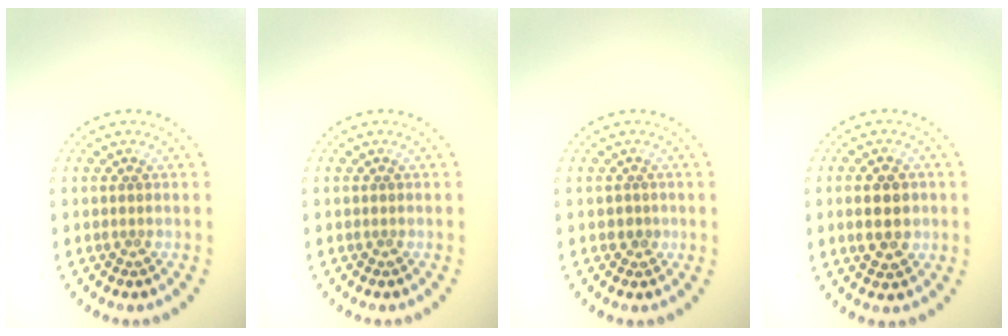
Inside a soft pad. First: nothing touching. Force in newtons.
{"total": 0.0}
{"total": 0.8, "press": 0.6, "slide": 0.5}
{"total": 4.3, "press": 4.3, "slide": 0.2}